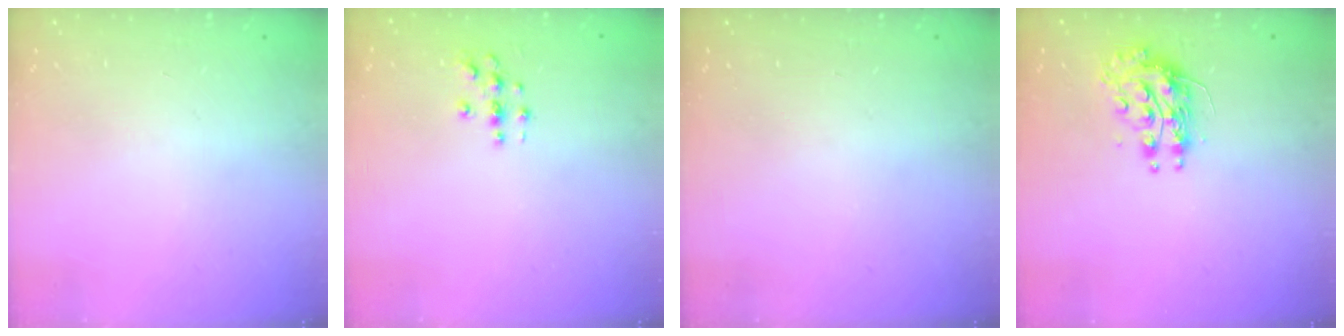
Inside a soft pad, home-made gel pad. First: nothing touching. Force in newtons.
{"total": 2.8, "press": 2.8, "slide": 0.3}
{"total": 0.0}
{"total": 10.5, "press": 10.5, "slide": 0.3}